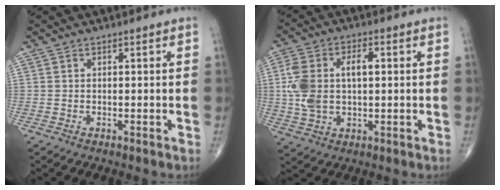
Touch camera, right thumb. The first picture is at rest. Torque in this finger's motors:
{"motor_torque": [1.16, 1.86, 1.26, 0.20, 0.11]}